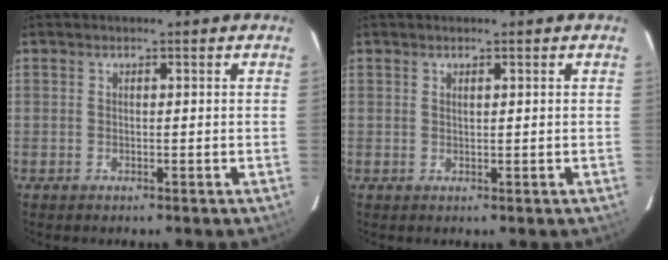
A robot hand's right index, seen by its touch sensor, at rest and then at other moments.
{"total": 0.9, "force": [0.7, -0.5, -0.2], "torque": [0.006, -0.002, 0.015]}